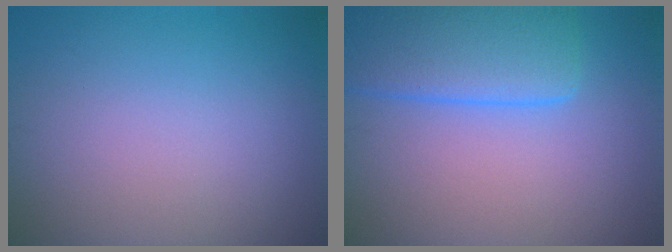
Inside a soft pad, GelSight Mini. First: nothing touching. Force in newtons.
{"total": 6.3, "press": 6.3, "slide": 0.6}